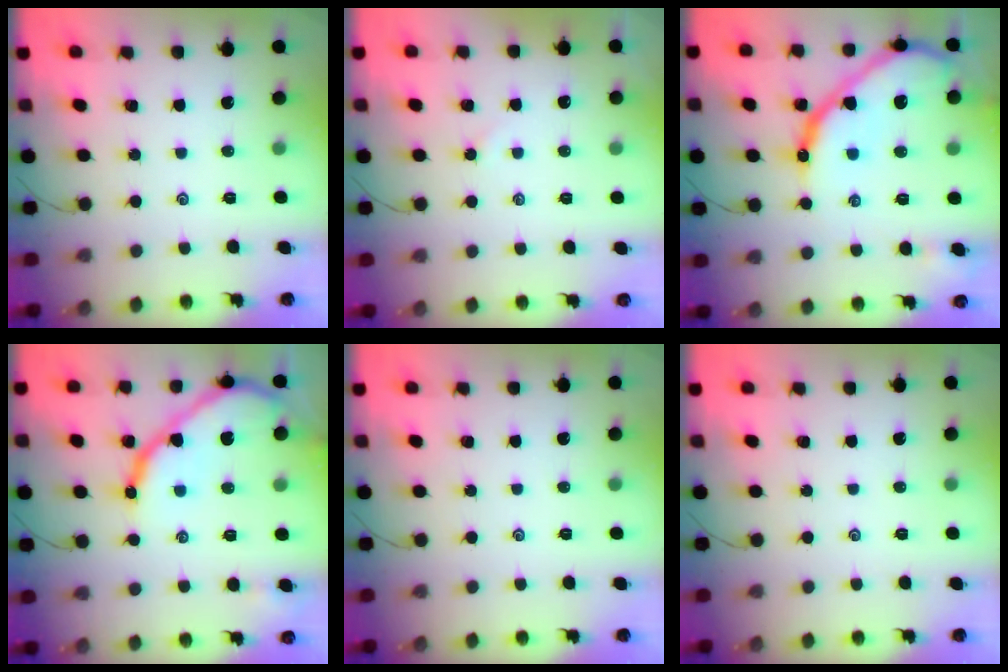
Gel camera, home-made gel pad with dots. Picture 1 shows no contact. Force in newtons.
{"total": 1.3, "press": 1.3, "slide": 0.3}
{"total": 19.6, "press": 19.5, "slide": 2.0}
{"total": 15.6, "press": 15.5, "slide": 1.3}
{"total": 0.0}
{"total": 0.0}